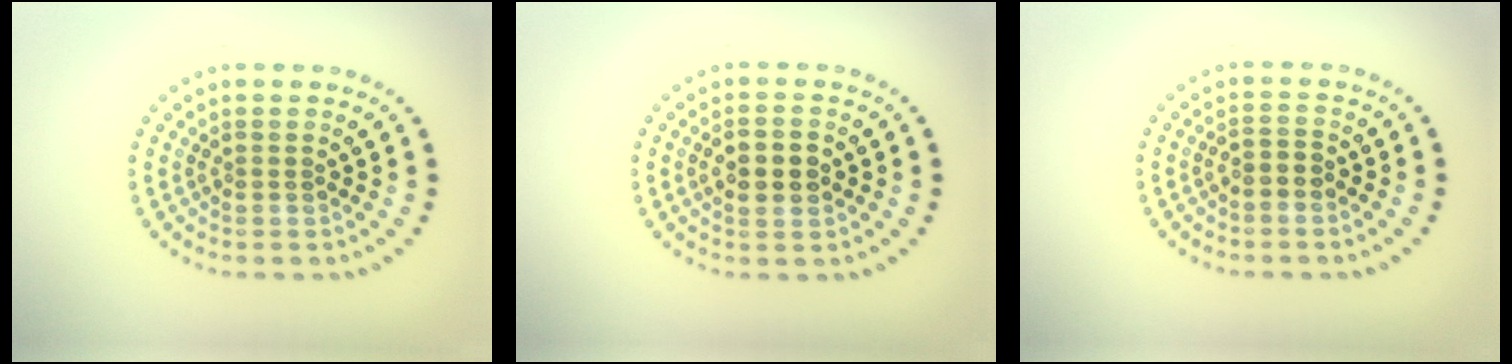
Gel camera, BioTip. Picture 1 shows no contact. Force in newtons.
{"total": 3.0, "press": 3.0, "slide": 0.1}
{"total": 1.7, "press": 1.3, "slide": 1.0}